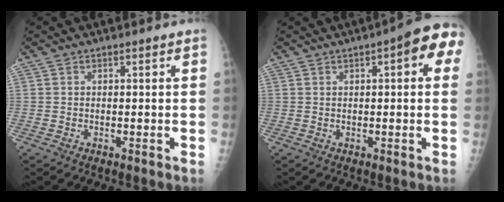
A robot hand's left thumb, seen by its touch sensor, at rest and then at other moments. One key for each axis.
{"total": 8.7, "fx": 2.9, "fy": 2.7, "fz": 7.8, "tx": -0.078, "ty": 0.012, "tz": 0.024}